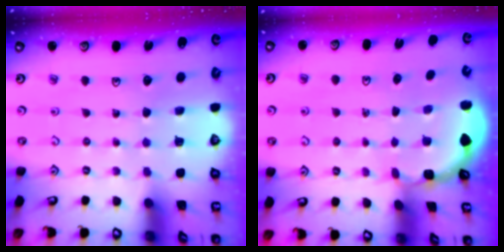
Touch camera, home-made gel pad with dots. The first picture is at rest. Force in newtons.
{"total": 2.0, "press": 2.0, "slide": 0.1}